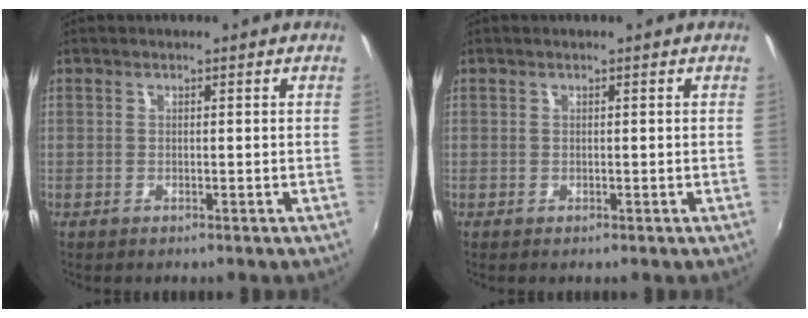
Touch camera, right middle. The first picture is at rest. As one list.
[{"total": 0.0}]